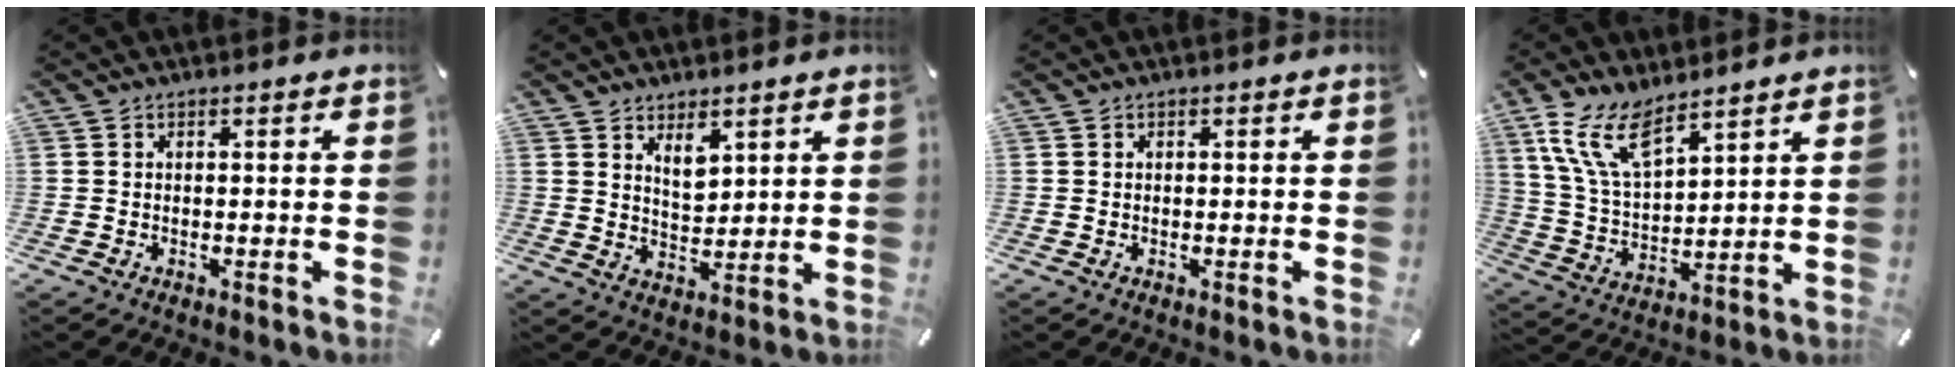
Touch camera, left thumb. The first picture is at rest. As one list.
[{"total": 5.4, "force": [3.8, 2.9, 2.5], "torque": [-0.037, -0.021, 0.066]}, {"total": 0.0}, {"total": 12.2, "force": [8.5, 4.8, 7.3], "torque": [-0.185, -0.038, 0.157]}]